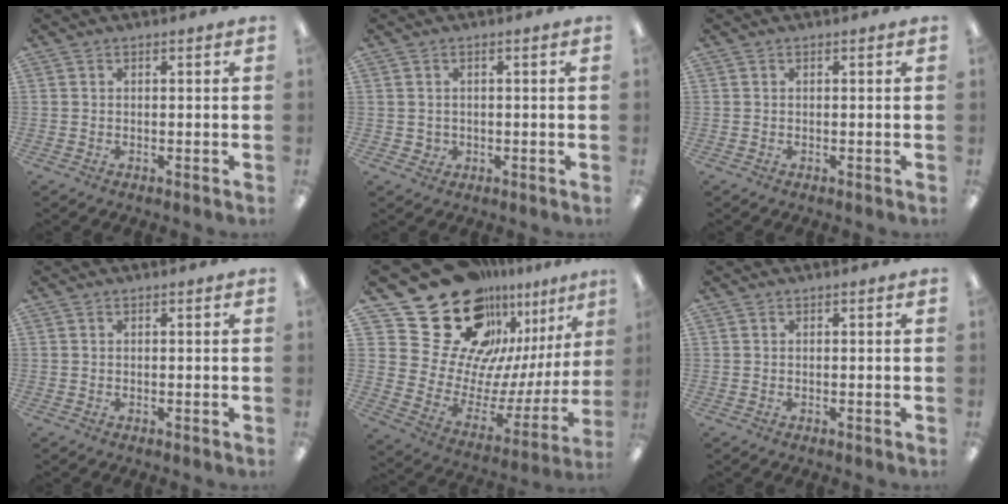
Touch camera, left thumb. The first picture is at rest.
{"total": 1.8, "force": [0.2, 1.7, 0.4], "torque": [-0.010, 0.003, 0.002]}
{"total": 0.0}
{"total": 0.0}
{"total": 28.6, "force": [20.5, 15.9, 11.9], "torque": [-0.194, -0.150, 0.400]}
{"total": 0.0}